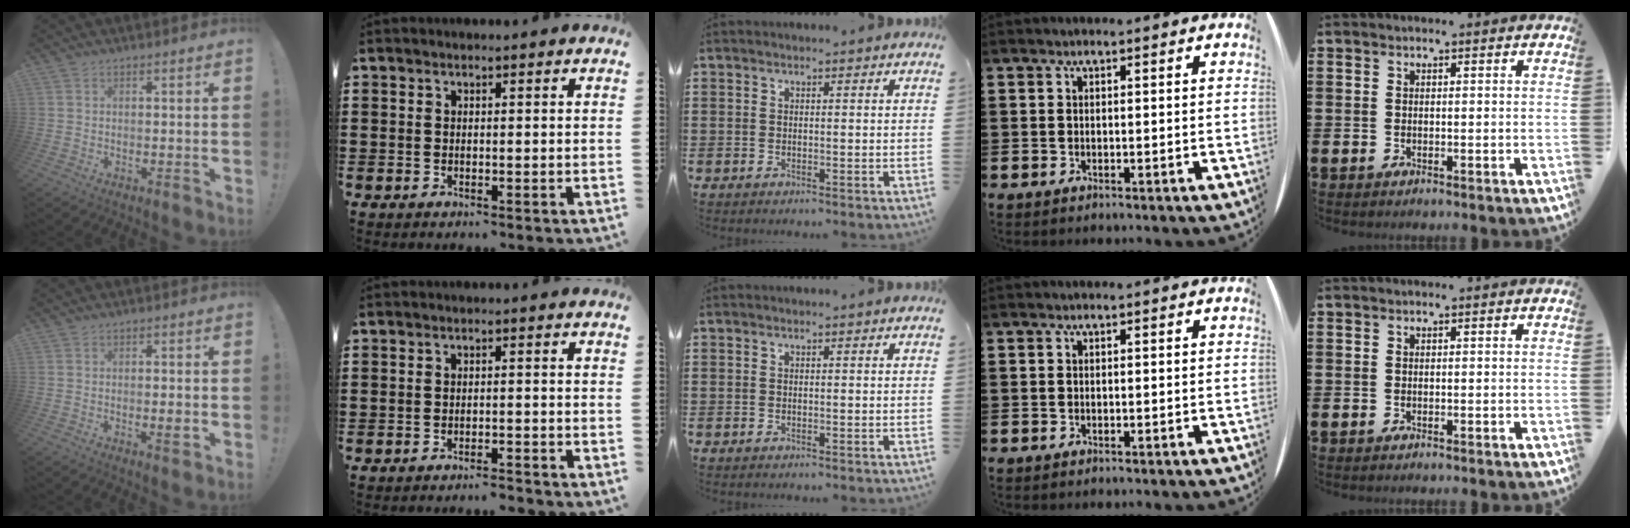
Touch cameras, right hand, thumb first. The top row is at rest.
{"thumb": {"total": 2.9, "force": [-0.9, 0.4, 2.8], "torque": [-0.038, 0.001, -0.016]}, "index": {"total": 1.9, "force": [-1.8, -0.1, 0.3], "torque": [-0.009, 0.000, -0.037]}}